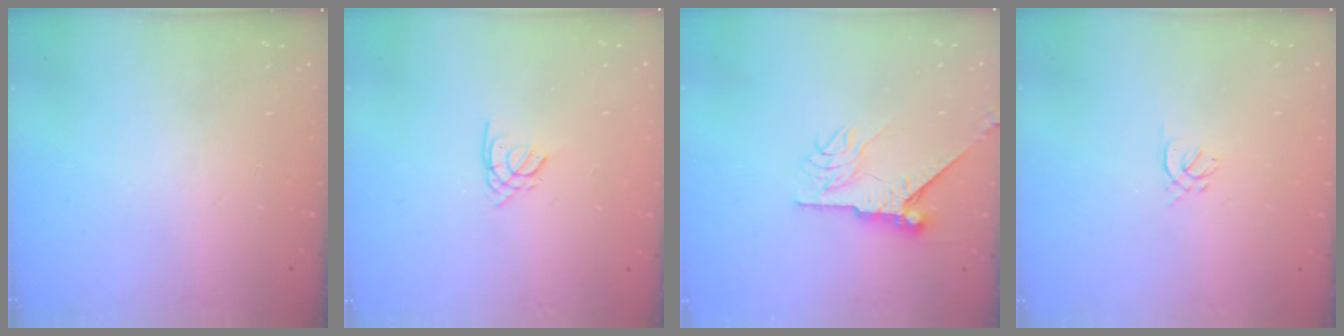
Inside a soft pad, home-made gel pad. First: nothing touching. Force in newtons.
{"total": 1.3, "press": 1.3, "slide": 0.4}
{"total": 8.6, "press": 8.6, "slide": 0.5}
{"total": 1.6, "press": 1.5, "slide": 0.6}